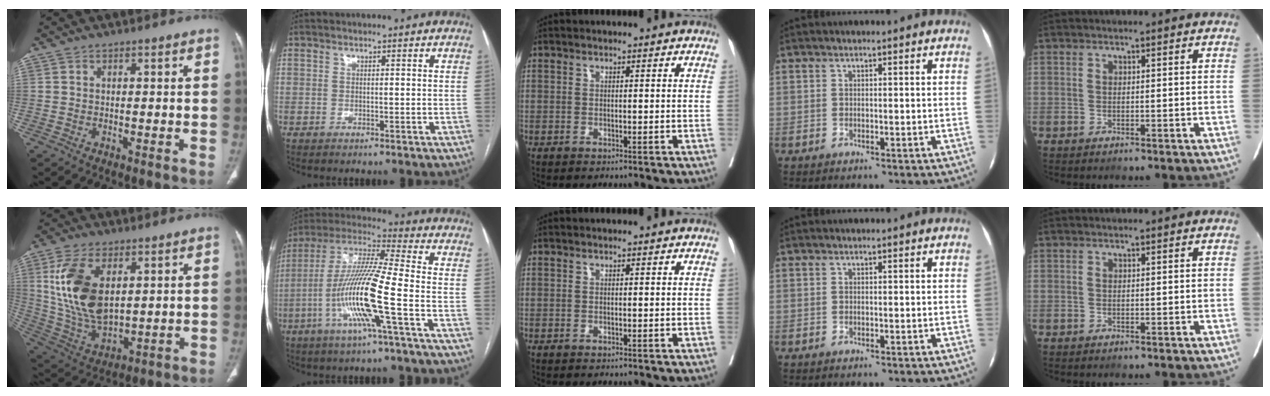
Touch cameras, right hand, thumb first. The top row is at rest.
{"thumb": {"total": 16.5, "force": [4.5, 9.2, 13.0], "torque": [-0.247, -0.019, 0.100]}, "index": {"total": 15.0, "force": [-4.8, -0.6, 14.2], "torque": [-0.285, -0.003, -0.101]}}